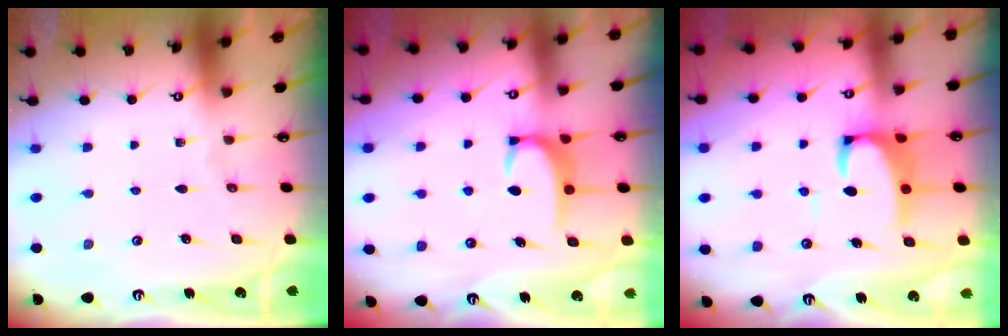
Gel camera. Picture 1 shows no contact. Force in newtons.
{"total": 3.5, "press": 3.5, "slide": 0.4}
{"total": 5.3, "press": 5.2, "slide": 0.9}